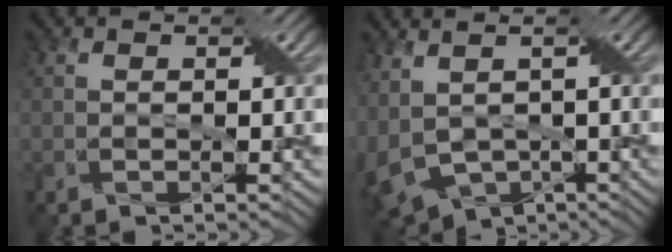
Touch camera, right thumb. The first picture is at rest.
{"total": 7.9, "force": [-1.1, 4.7, 6.2], "torque": [-0.153, -0.027, -0.016]}